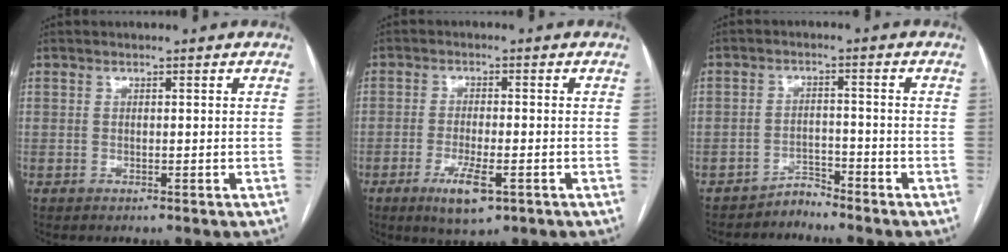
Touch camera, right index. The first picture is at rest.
{"total": 6.1, "force": [-2.9, 1.4, 5.2], "torque": [-0.098, -0.011, -0.044]}
{"total": 2.6, "force": [-2.5, 0.5, -0.6], "torque": [0.021, -0.003, -0.042]}